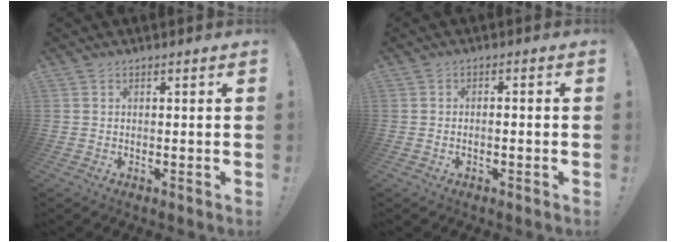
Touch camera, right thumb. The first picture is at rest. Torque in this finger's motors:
{"motor_torque": [0.02, -0.23, -0.19, 0.09, -0.01]}